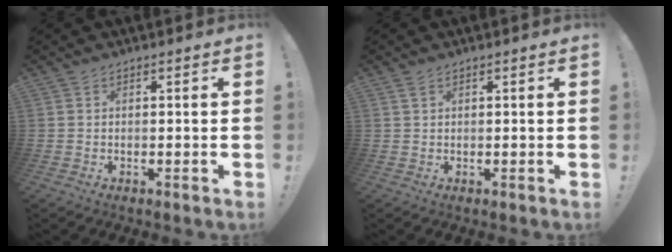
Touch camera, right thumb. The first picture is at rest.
{"total": 1.3, "force": [0.9, 0.6, 0.7], "torque": [-0.014, 0.000, 0.016]}